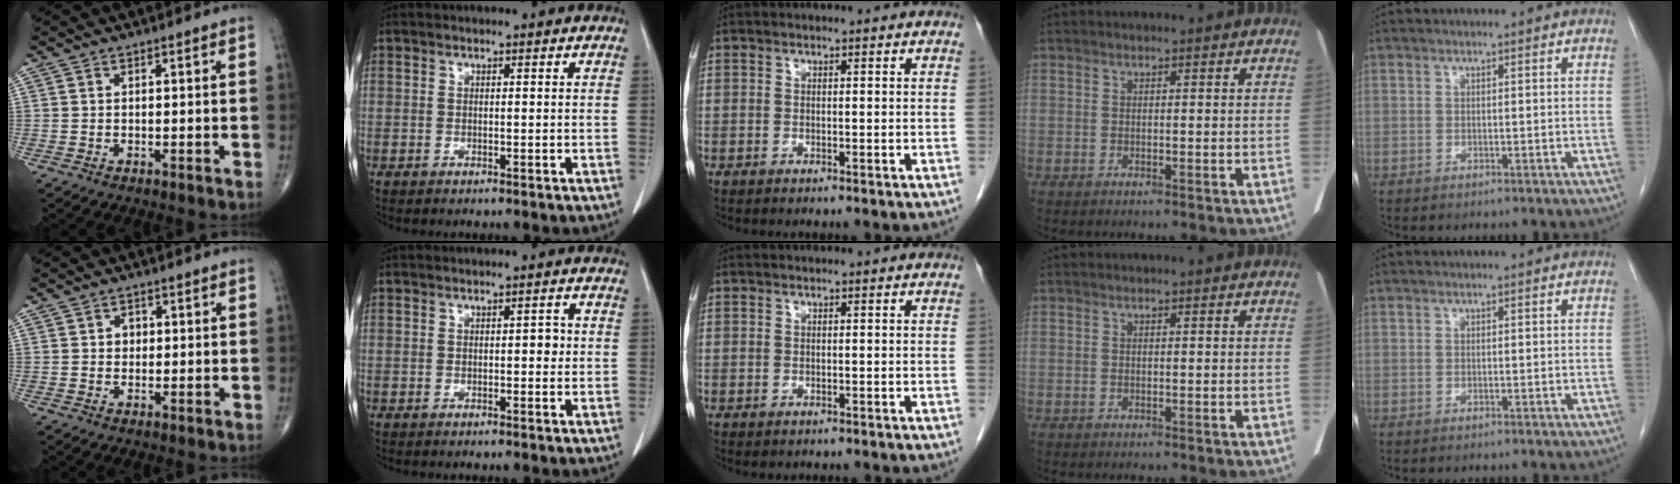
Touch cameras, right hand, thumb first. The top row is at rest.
{"thumb": {"total": 2.0, "force": [0.3, 1.8, 1.0], "torque": [0.000, 0.002, 0.002]}, "index": {"total": 1.6, "force": [0.0, 0.8, 1.4], "torque": [-0.014, 0.004, -0.001]}}